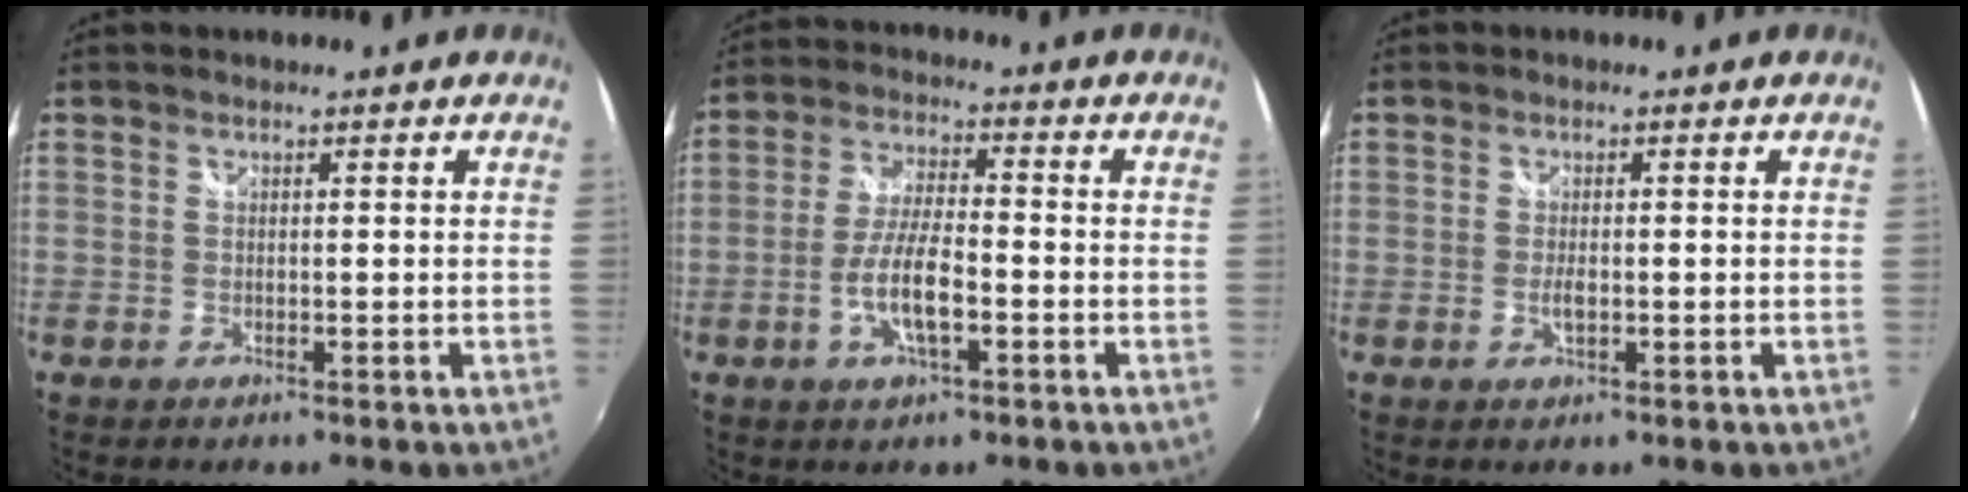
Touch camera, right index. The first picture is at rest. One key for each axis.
{"total": 8.3, "fx": -2.9, "fy": 2.1, "fz": 7.4, "tx": -0.152, "ty": 0.001, "tz": -0.054}
{"total": 1.9, "fx": -0.5, "fy": 0.7, "fz": 1.7, "tx": -0.032, "ty": -0.002, "tz": -0.008}